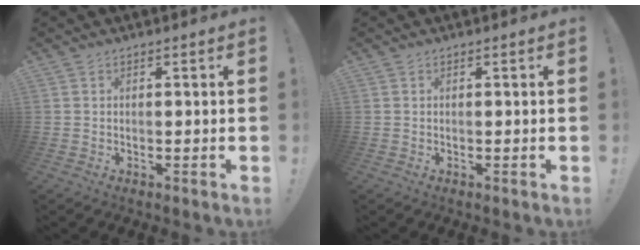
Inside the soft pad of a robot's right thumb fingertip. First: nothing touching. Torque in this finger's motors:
{"motor_torque": [0.00, 0.00, 0.00, 0.00, 0.00]}